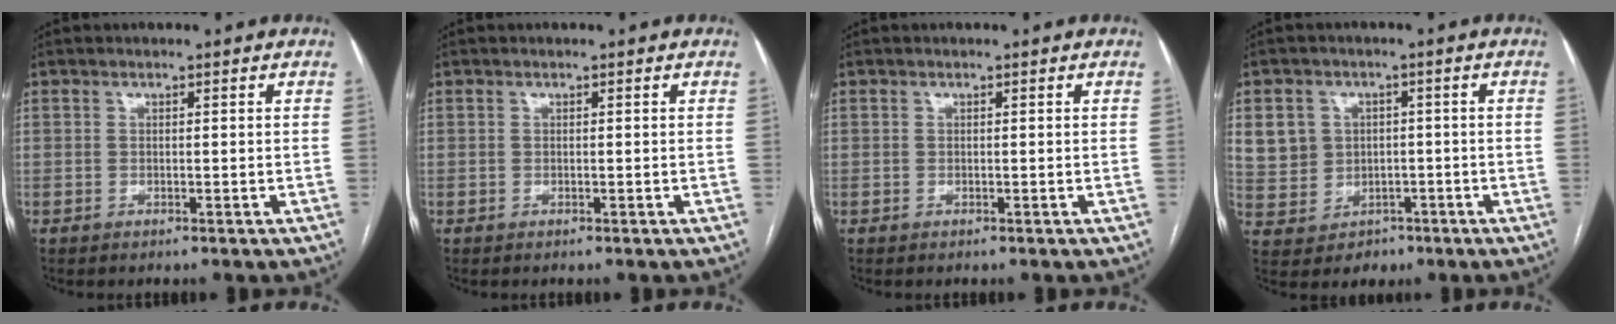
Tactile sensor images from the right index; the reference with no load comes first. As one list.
[{"total": 0.0}, {"total": 0.0}, {"total": 9.1, "force": [0.4, 8.9, 1.8], "torque": [-0.055, 0.026, 0.034]}]